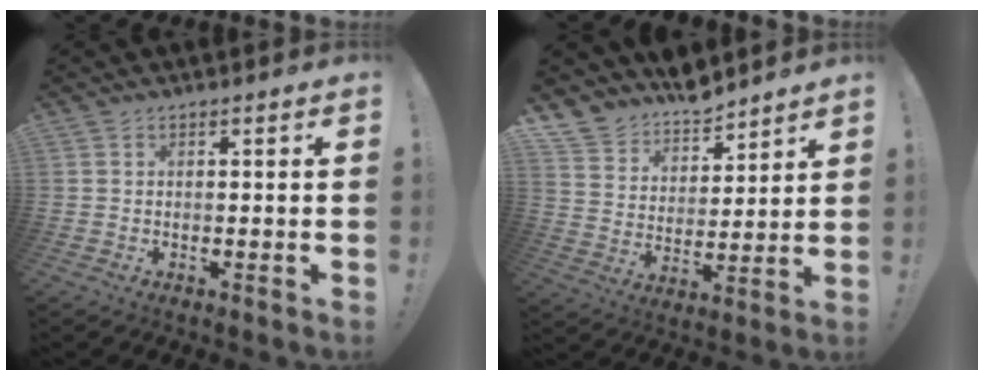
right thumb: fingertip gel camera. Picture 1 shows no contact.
{"total": 9.7, "force": [8.7, 4.3, 0.1], "torque": [-0.024, -0.086, 0.167]}